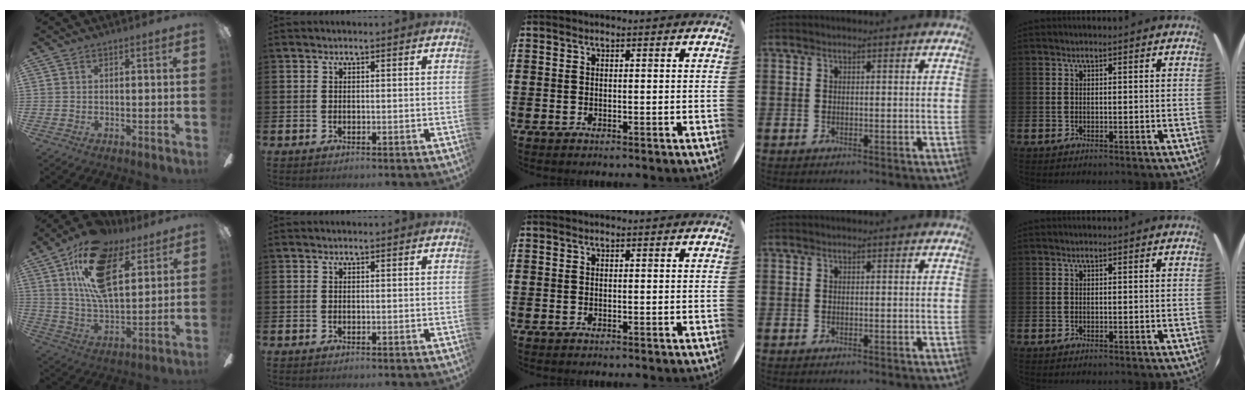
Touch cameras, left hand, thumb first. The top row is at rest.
{"thumb": {"total": 21.3, "force": [11.6, 10.2, 14.7], "torque": [-0.271, -0.039, 0.201]}}